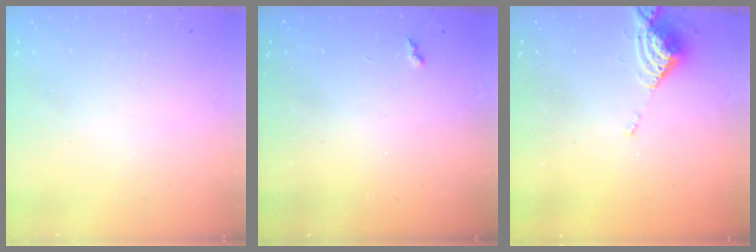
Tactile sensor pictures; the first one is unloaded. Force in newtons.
{"total": 1.9, "press": 1.8, "slide": 0.5}
{"total": 5.7, "press": 5.7, "slide": 0.6}